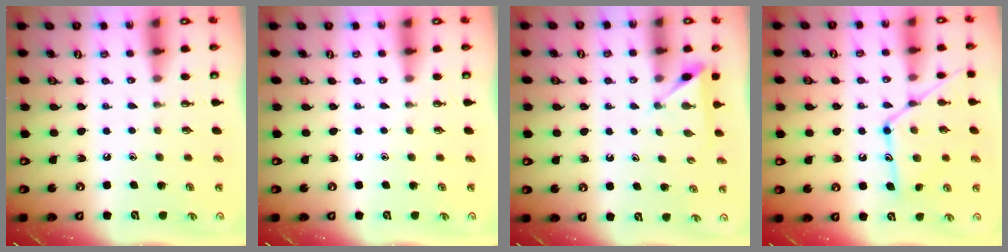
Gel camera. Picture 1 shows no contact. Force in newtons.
{"total": 0.0}
{"total": 3.3, "press": 3.3, "slide": 0.4}
{"total": 14.9, "press": 14.8, "slide": 1.2}